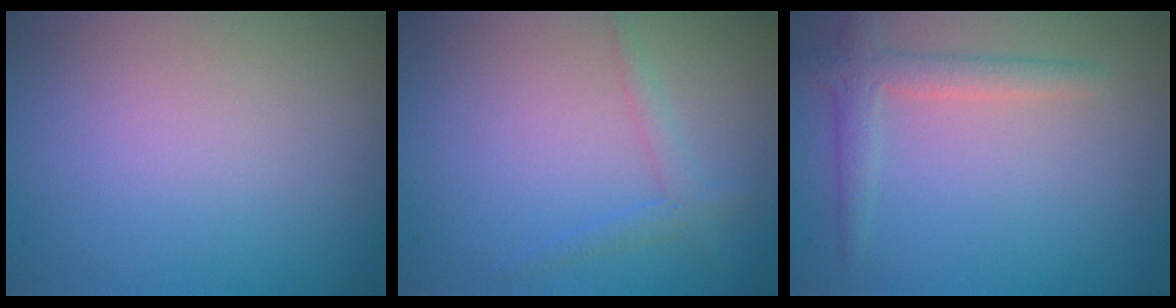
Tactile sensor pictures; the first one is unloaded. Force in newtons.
{"total": 1.5, "press": 1.5, "slide": 0.1}
{"total": 2.5, "press": 2.5, "slide": 0.3}